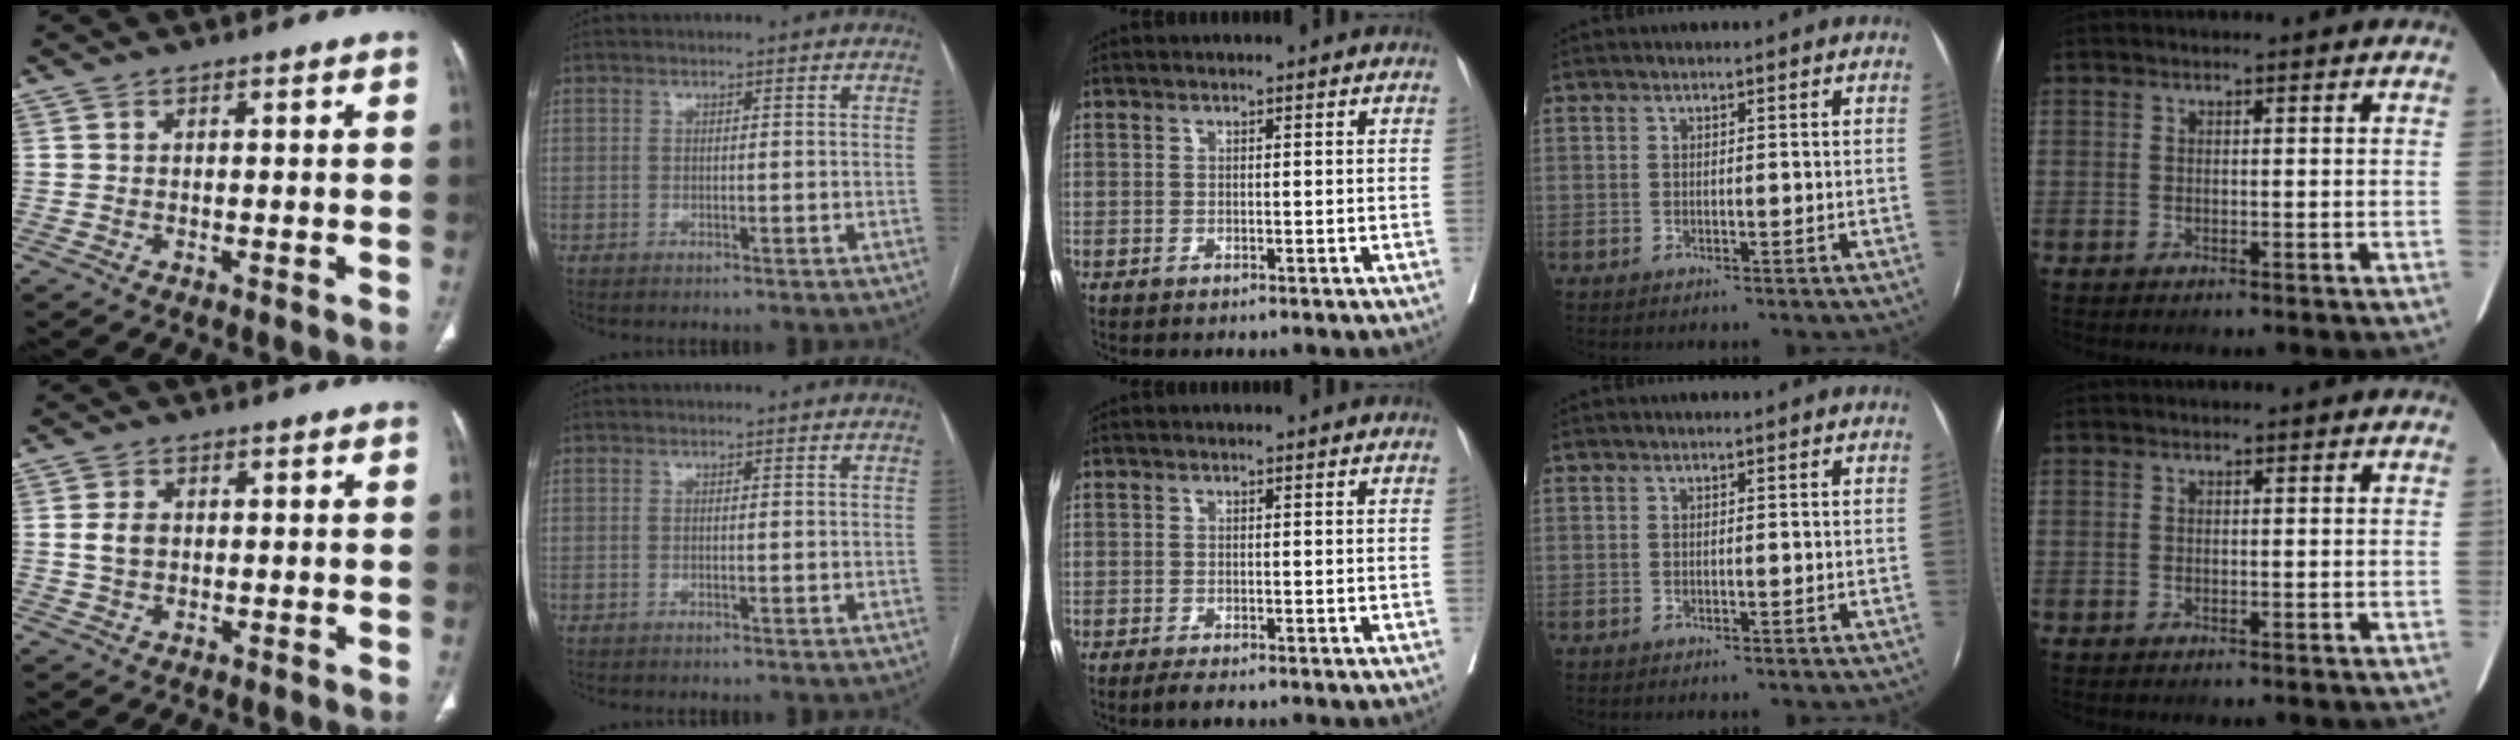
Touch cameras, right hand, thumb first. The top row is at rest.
{"thumb": {"total": 3.1, "force": [0.1, 2.3, 2.1], "torque": [-0.041, 0.007, 0.004]}, "middle": {"total": 1.8, "force": [-1.4, 0.3, 1.2], "torque": [-0.020, -0.006, -0.023]}}